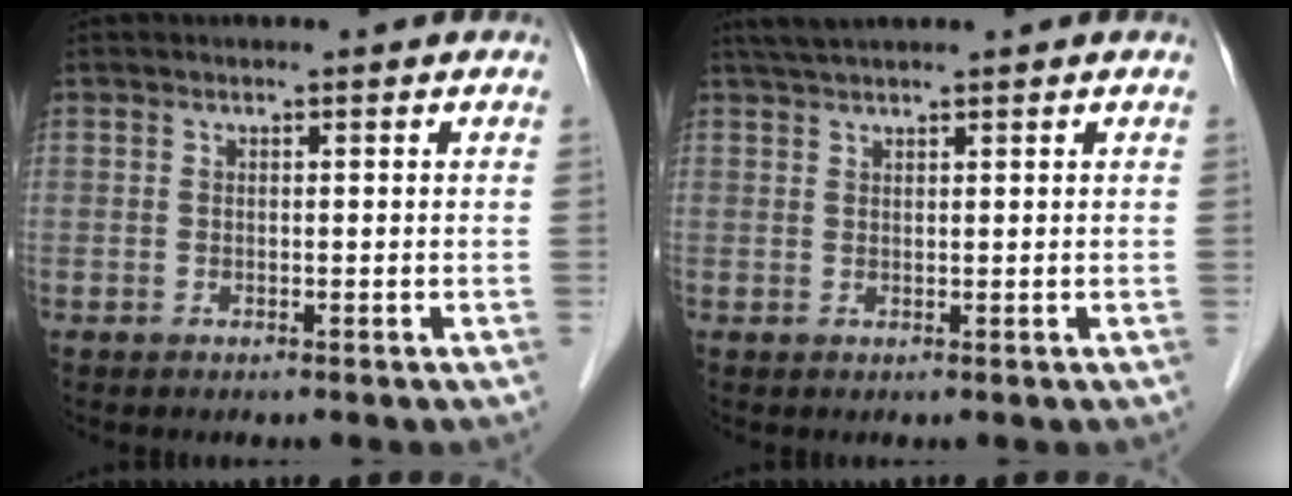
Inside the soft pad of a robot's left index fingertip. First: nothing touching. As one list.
[{"total": 3.5, "force": [3.1, -0.3, 1.7], "torque": [-0.026, 0.027, 0.057]}]